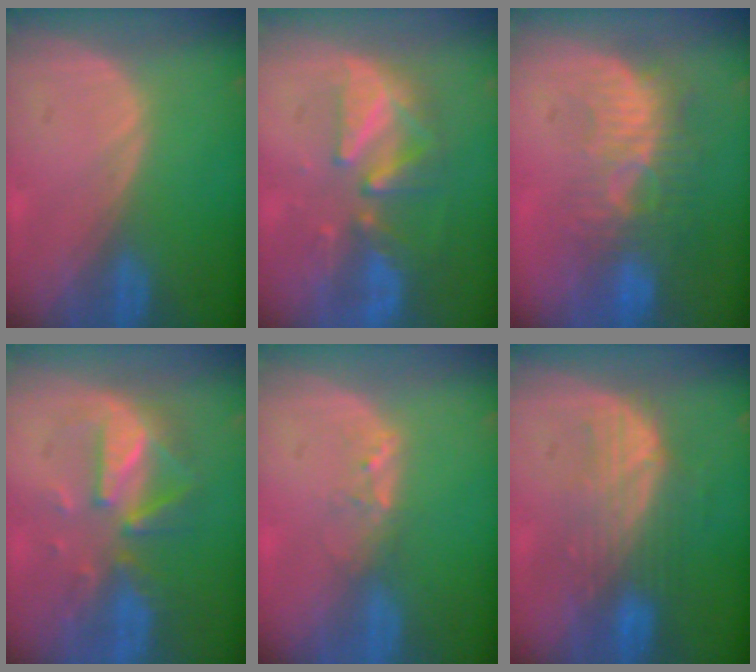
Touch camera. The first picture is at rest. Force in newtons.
{"total": 8.5, "press": 8.0, "slide": 2.6}
{"total": 9.0, "press": 8.2, "slide": 3.7}
{"total": 8.1, "press": 7.9, "slide": 2.0}
{"total": 2.0, "press": 1.9, "slide": 0.4}
{"total": 7.3, "press": 7.3, "slide": 0.6}